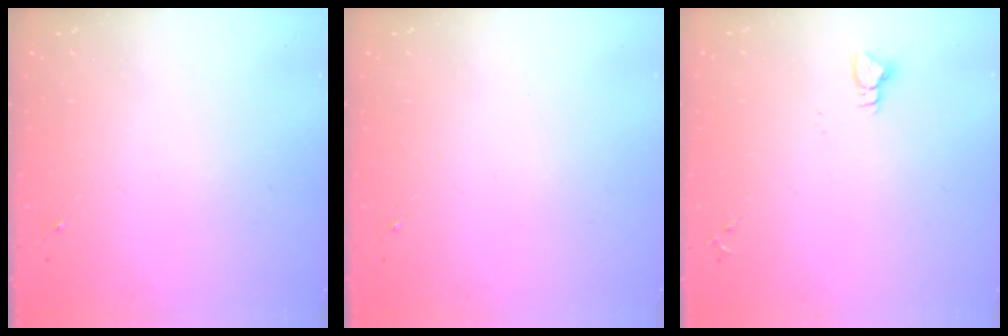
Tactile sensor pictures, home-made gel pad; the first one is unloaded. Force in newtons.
{"total": 0.0}
{"total": 2.9, "press": 2.9, "slide": 0.3}